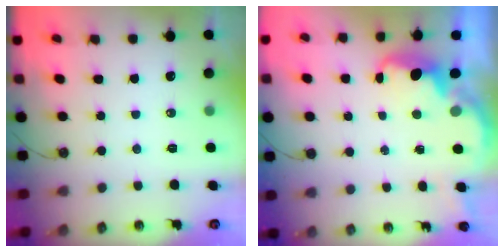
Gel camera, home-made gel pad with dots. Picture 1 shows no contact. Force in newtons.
{"total": 2.0, "press": 1.8, "slide": 0.8}